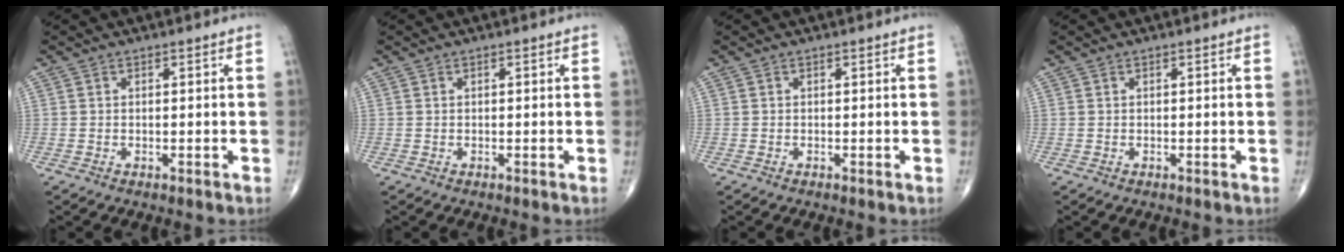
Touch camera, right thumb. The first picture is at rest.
{"total": 0.0}
{"total": 0.0}
{"total": 0.0}